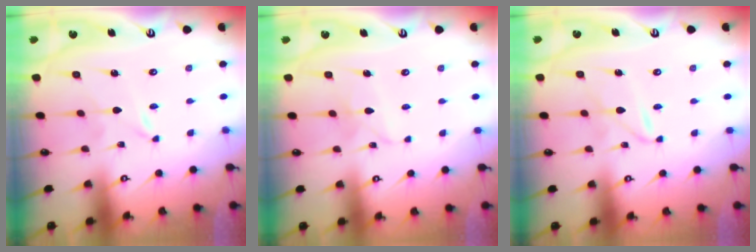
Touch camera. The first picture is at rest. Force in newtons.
{"total": 5.6, "press": 5.6, "slide": 0.4}
{"total": 2.9, "press": 2.9, "slide": 0.3}